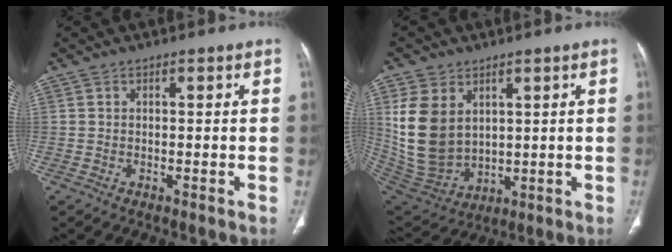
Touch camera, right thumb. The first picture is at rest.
{"total": 14.4, "force": [3.8, 10.3, 9.3], "torque": [-0.167, -0.017, 0.101]}